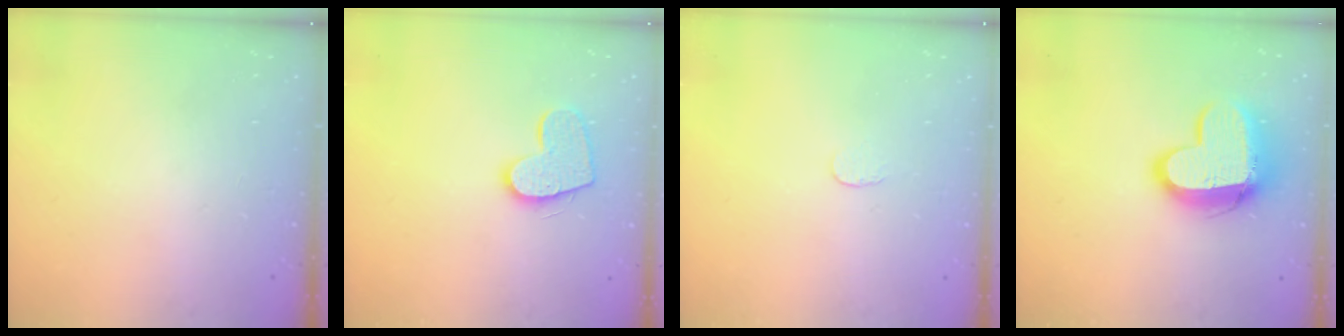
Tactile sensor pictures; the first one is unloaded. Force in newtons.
{"total": 11.1, "press": 11.1, "slide": 0.6}
{"total": 2.6, "press": 2.6, "slide": 0.2}
{"total": 14.4, "press": 14.3, "slide": 1.4}